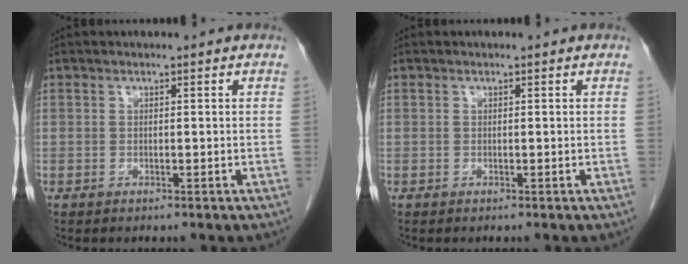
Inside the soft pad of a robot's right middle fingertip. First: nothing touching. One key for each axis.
{"total": 0.0}